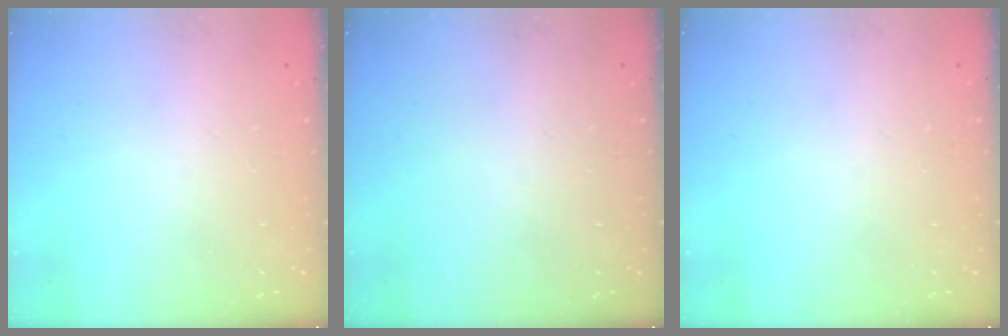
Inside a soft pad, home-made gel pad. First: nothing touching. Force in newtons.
{"total": 0.0}
{"total": 0.0}